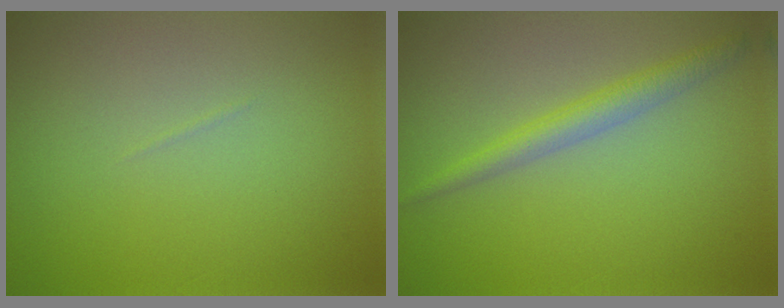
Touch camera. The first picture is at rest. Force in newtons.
{"total": 2.4, "press": 2.4, "slide": 0.0}